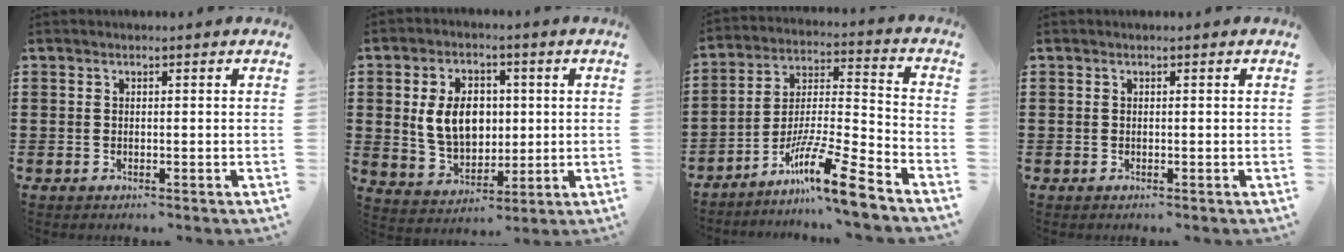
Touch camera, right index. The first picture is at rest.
{"total": 8.5, "force": [1.1, 6.0, 5.8], "torque": [-0.125, 0.009, 0.014]}
{"total": 12.0, "force": [-9.2, 0.1, 7.7], "torque": [-0.131, 0.006, -0.178]}
{"total": 0.0}